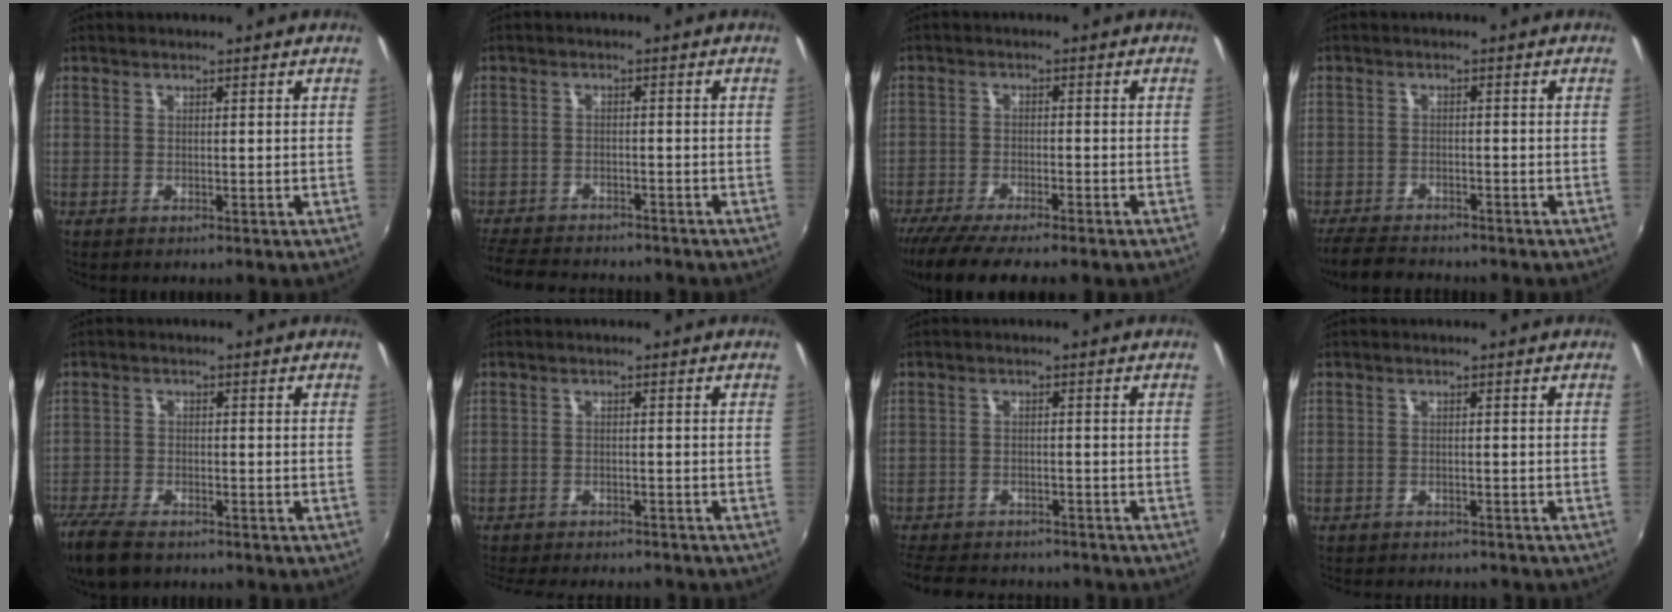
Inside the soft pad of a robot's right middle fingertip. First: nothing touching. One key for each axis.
{"total": 11.2, "fx": -9.9, "fy": 3.5, "fz": 3.8, "tx": -0.104, "ty": -0.009, "tz": -0.158}
{"total": 9.7, "fx": -8.1, "fy": 1.0, "fz": 5.1, "tx": -0.119, "ty": -0.034, "tz": -0.137}
{"total": 6.8, "fx": -6.2, "fy": 1.8, "fz": 2.2, "tx": -0.071, "ty": -0.015, "tz": -0.105}
{"total": 9.4, "fx": -7.4, "fy": 3.4, "fz": 4.7, "tx": -0.129, "ty": -0.032, "tz": -0.141}
{"total": 11.2, "fx": -10.0, "fy": 2.7, "fz": 4.2, "tx": -0.100, "ty": -0.020, "tz": -0.147}
{"total": 12.5, "fx": -10.8, "fy": 4.6, "fz": 4.3, "tx": -0.112, "ty": -0.007, "tz": -0.161}
{"total": 6.4, "fx": -5.9, "fy": 1.5, "fz": 2.0, "tx": -0.052, "ty": -0.014, "tz": -0.084}